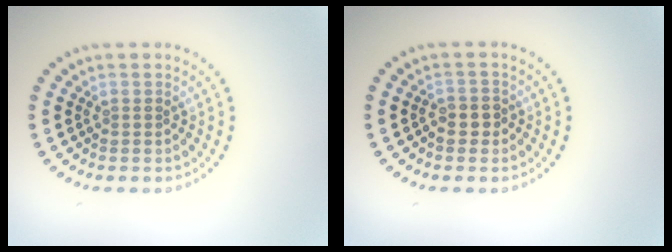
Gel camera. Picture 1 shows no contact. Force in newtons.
{"total": 1.2, "press": 1.1, "slide": 0.3}